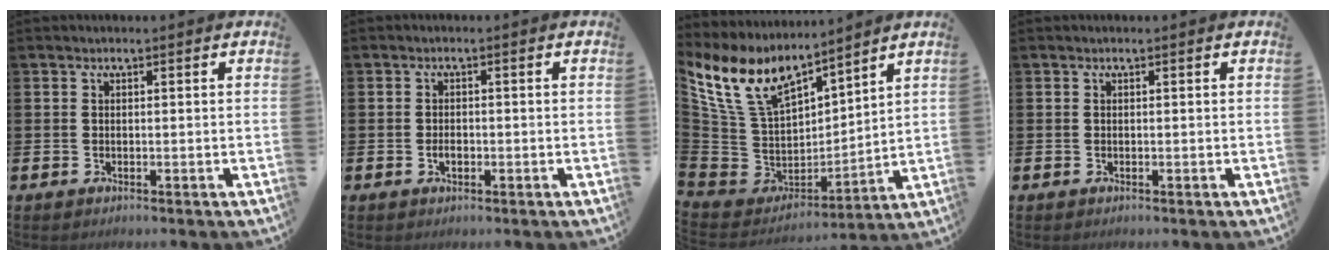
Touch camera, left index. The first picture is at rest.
{"total": 1.5, "force": [-0.5, 0.9, 1.1], "torque": [-0.020, 0.003, -0.010]}
{"total": 11.4, "force": [8.9, 5.5, 4.6], "torque": [-0.152, -0.053, 0.166]}
{"total": 0.0}